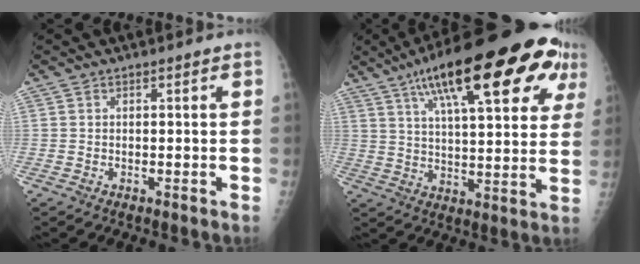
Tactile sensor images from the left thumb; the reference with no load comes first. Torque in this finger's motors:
{"motor_torque": [0.77, 0.65, 1.85, -0.91, 0.52]}